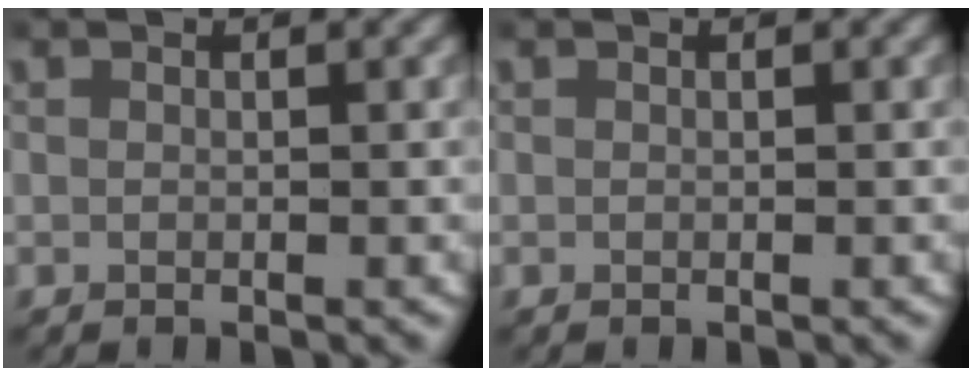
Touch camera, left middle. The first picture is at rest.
{"total": 0.0}